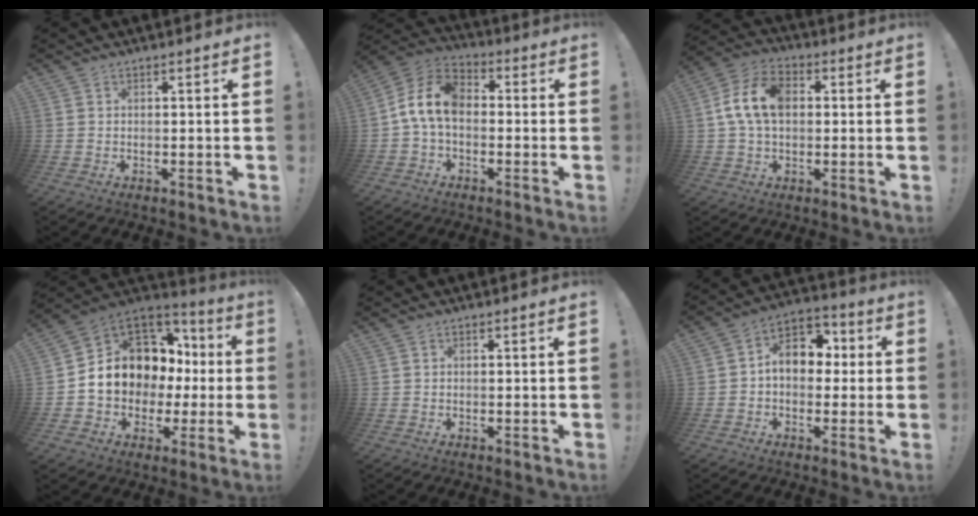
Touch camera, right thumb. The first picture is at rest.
{"total": 11.5, "force": [-0.5, 7.4, 8.9], "torque": [-0.180, 0.020, -0.004]}
{"total": 12.4, "force": [1.6, 8.4, 9.0], "torque": [-0.179, 0.018, 0.033]}
{"total": 13.3, "force": [1.4, 11.4, 6.6], "torque": [-0.092, -0.015, 0.044]}
{"total": 0.0}
{"total": 10.9, "force": [1.2, 8.1, 7.1], "torque": [-0.102, 0.016, 0.030]}